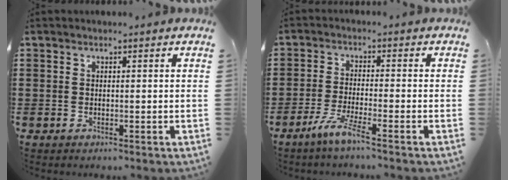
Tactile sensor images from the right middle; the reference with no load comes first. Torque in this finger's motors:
{"motor_torque": [2.14, 0.00, 0.10, 0.09]}